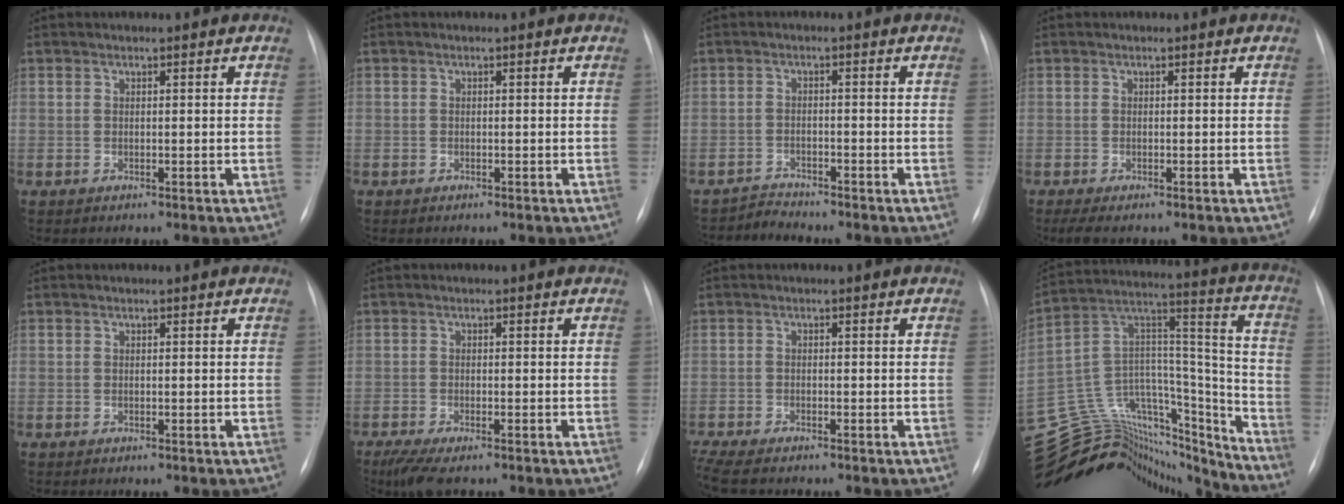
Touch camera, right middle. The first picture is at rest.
{"total": 0.0}
{"total": 2.4, "force": [-2.1, -0.3, -1.1], "torque": [0.027, -0.015, -0.039]}
{"total": 2.0, "force": [-1.4, 0.3, 1.3], "torque": [-0.024, -0.009, -0.024]}
{"total": 0.0}
{"total": 4.5, "force": [-3.3, 0.8, 2.9], "torque": [-0.057, -0.014, -0.055]}
{"total": 5.7, "force": [-4.9, 0.7, 2.9], "torque": [-0.054, -0.008, -0.081]}
{"total": 34.0, "force": [-30.8, 10.4, 10.0], "torque": [-0.194, 0.034, -0.458]}